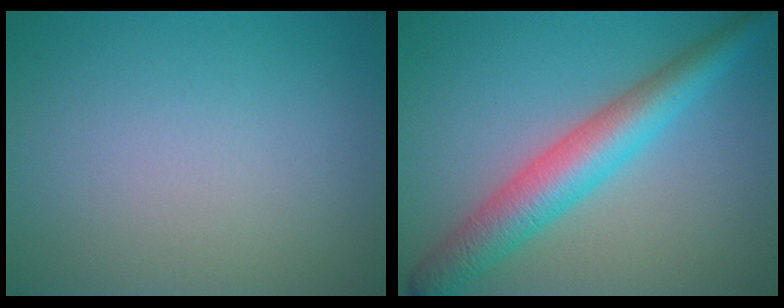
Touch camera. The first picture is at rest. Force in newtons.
{"total": 6.1, "press": 6.1, "slide": 0.1}